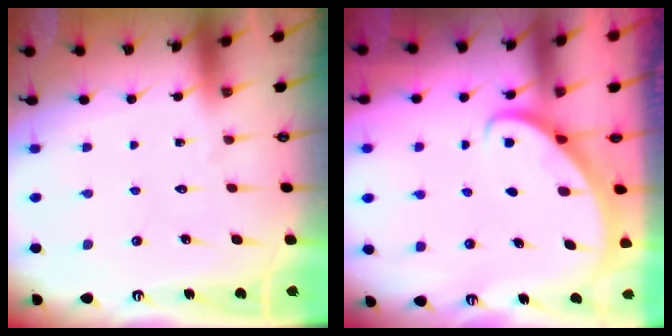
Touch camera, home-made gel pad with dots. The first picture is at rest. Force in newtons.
{"total": 2.9, "press": 2.9, "slide": 0.2}